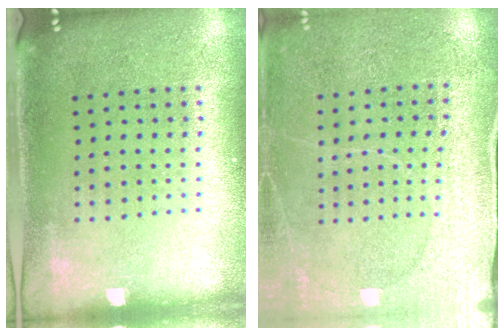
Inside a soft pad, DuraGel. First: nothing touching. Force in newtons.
{"total": 3.0, "press": 3.0, "slide": 0.2}